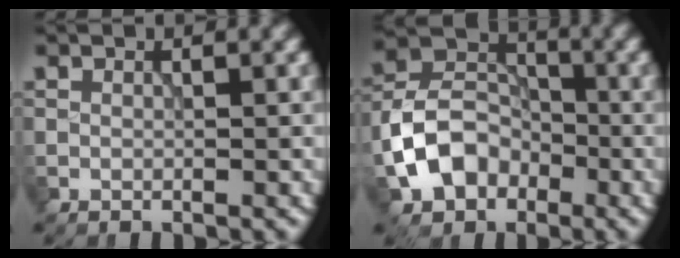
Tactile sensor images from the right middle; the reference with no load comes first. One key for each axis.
{"total": 6.8, "fx": -2.7, "fy": 5.2, "fz": 3.4, "tx": -0.063, "ty": 0.006, "tz": -0.064}